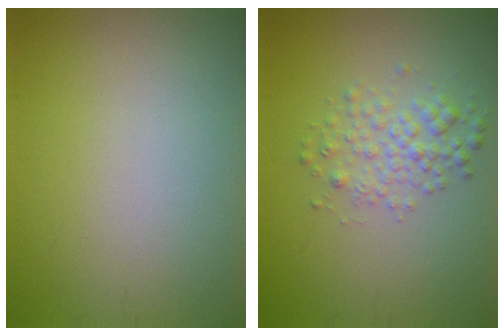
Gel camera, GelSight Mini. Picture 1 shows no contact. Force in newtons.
{"total": 2.6, "press": 2.6, "slide": 0.1}